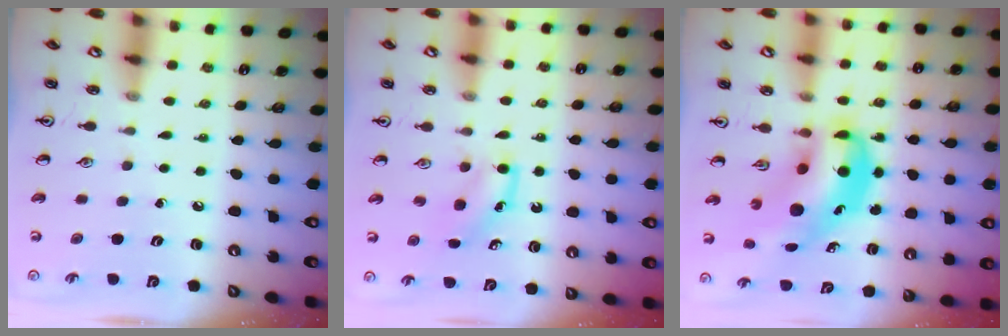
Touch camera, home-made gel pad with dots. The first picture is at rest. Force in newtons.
{"total": 3.8, "press": 3.5, "slide": 1.3}
{"total": 10.1, "press": 9.8, "slide": 2.8}